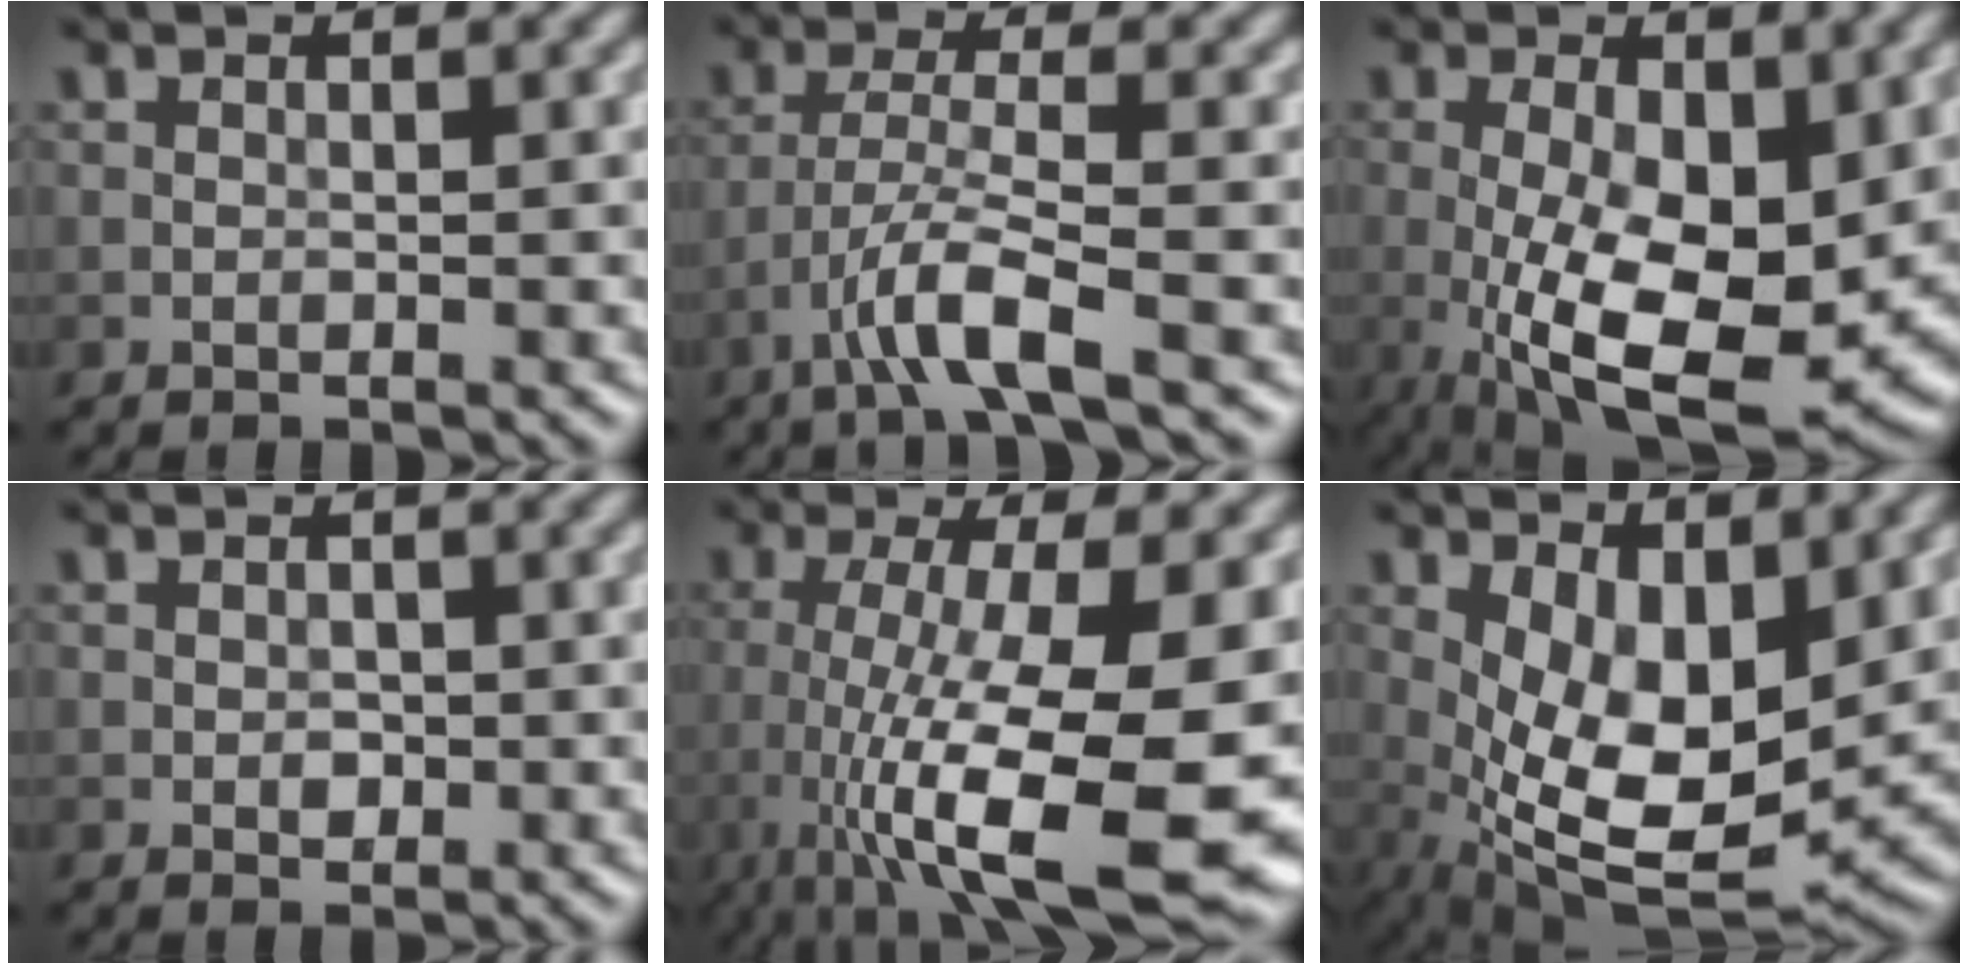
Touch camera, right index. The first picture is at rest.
{"total": 4.5, "force": [-2.6, 0.4, 3.6], "torque": [-0.067, 0.007, -0.060]}
{"total": 12.9, "force": [-2.2, 5.7, 11.4], "torque": [-0.193, -0.023, -0.031]}
{"total": 1.2, "force": [-0.1, 0.9, 0.9], "torque": [-0.013, -0.003, -0.002]}
{"total": 13.9, "force": [-3.5, 4.1, 12.8], "torque": [-0.211, -0.024, -0.054]}
{"total": 9.4, "force": [0.7, 4.6, 8.2], "torque": [-0.153, -0.022, 0.020]}